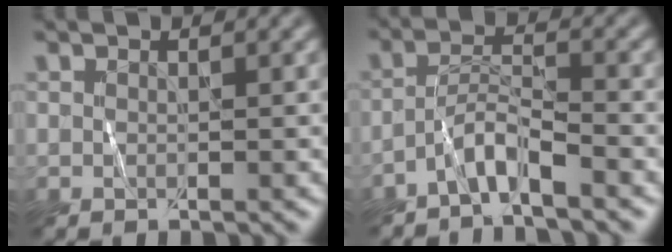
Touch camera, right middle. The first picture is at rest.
{"total": 2.9, "force": [-2.4, 0.3, 1.7], "torque": [-0.029, 0.014, -0.052]}